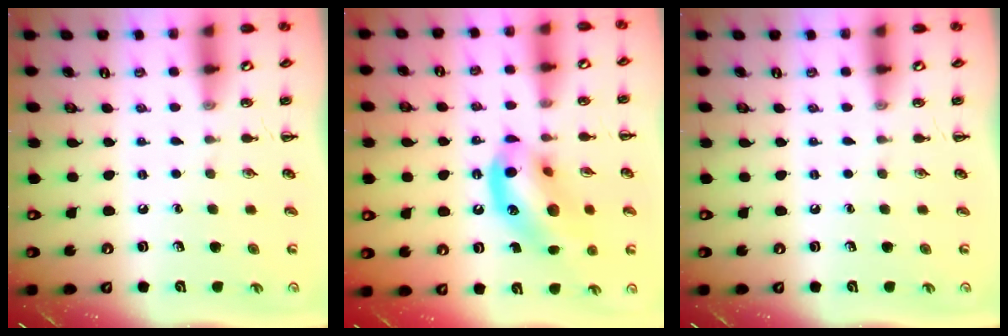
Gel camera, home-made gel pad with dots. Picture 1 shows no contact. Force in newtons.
{"total": 15.0, "press": 14.7, "slide": 2.8}
{"total": 0.0}